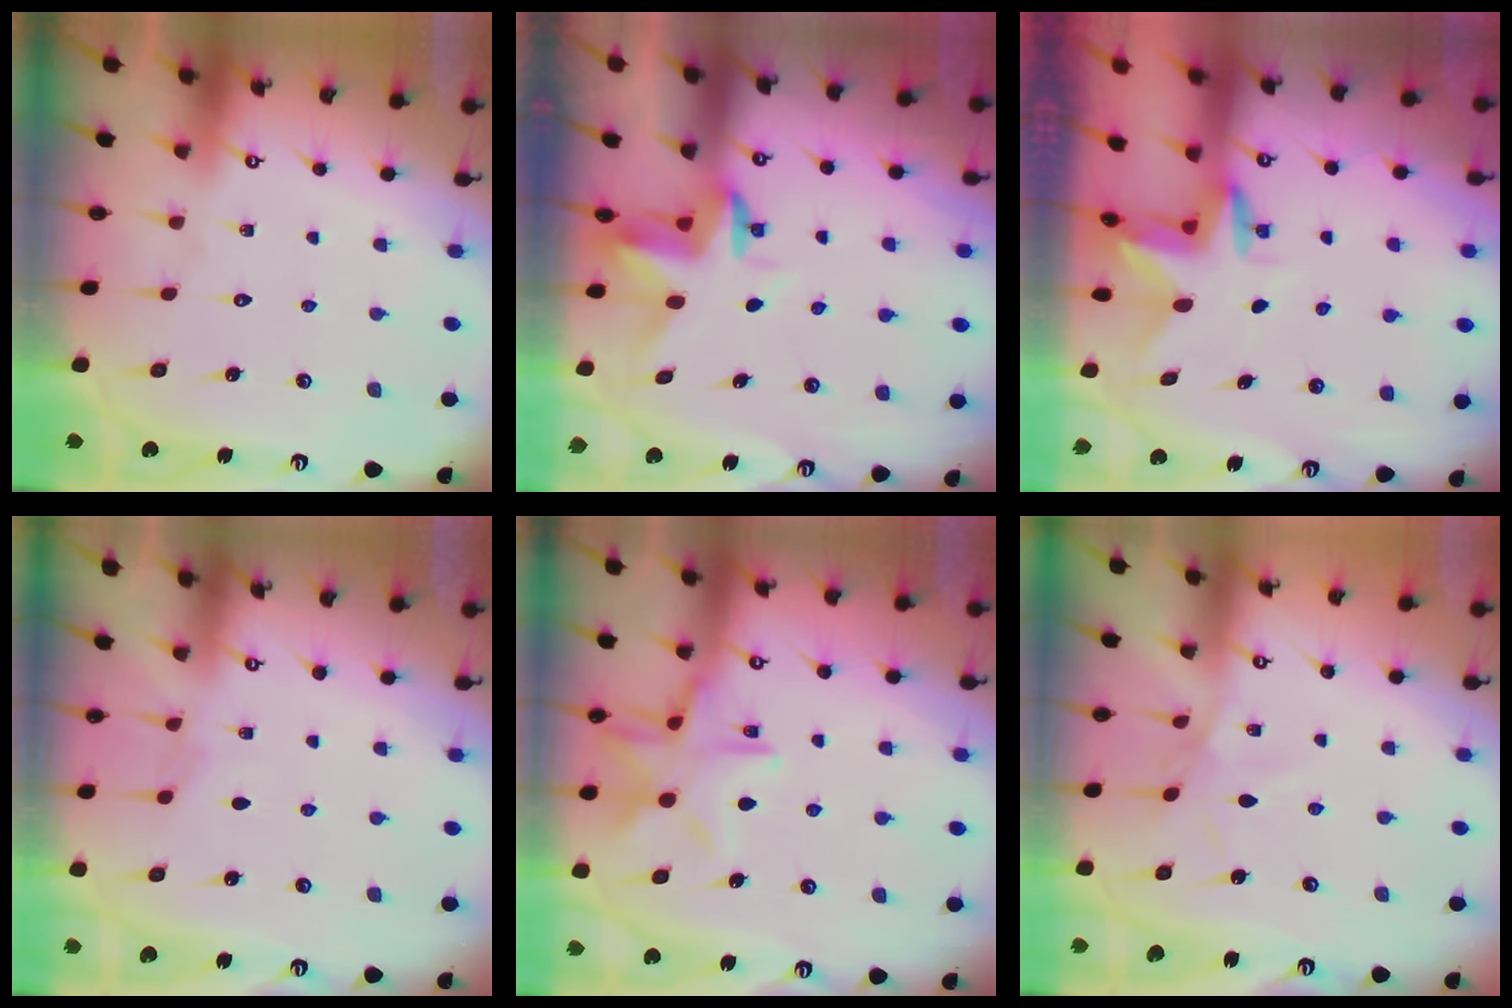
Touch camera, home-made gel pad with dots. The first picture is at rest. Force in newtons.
{"total": 3.4, "press": 3.4, "slide": 0.2}
{"total": 3.0, "press": 3.0, "slide": 0.2}
{"total": 2.8, "press": 2.8, "slide": 0.5}
{"total": 13.8, "press": 13.7, "slide": 0.9}
{"total": 3.5, "press": 3.5, "slide": 0.2}